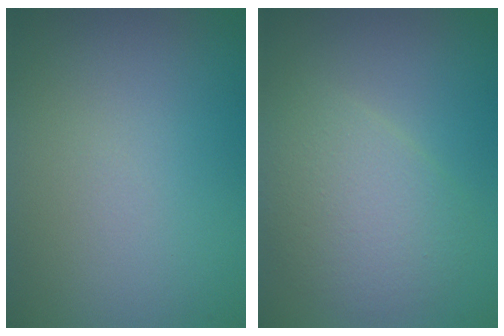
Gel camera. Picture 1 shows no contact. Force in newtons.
{"total": 3.7, "press": 3.7, "slide": 0.1}